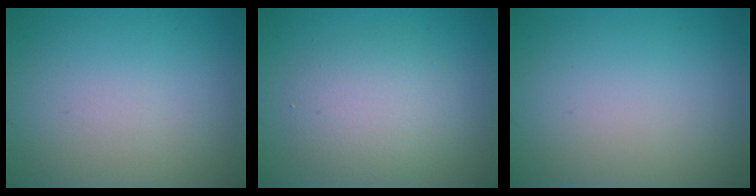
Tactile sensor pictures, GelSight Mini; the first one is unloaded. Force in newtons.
{"total": 3.7, "press": 3.6, "slide": 0.3}
{"total": 0.0}